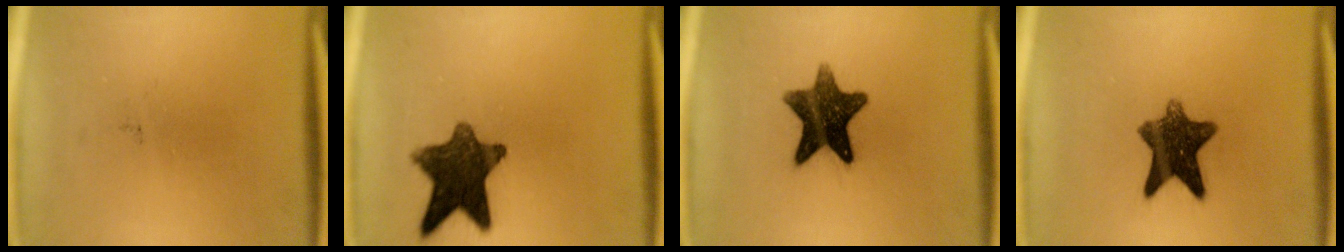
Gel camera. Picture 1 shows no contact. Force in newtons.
{"total": 11.3}
{"total": 11.9}
{"total": 9.8}